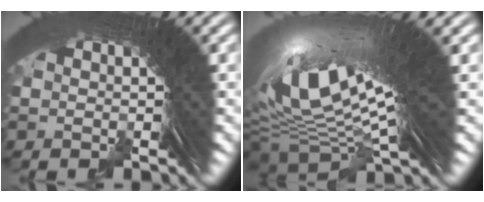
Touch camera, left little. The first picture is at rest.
{"total": 13.1, "force": [1.7, 6.6, 11.2], "torque": [-0.204, -0.021, 0.041]}